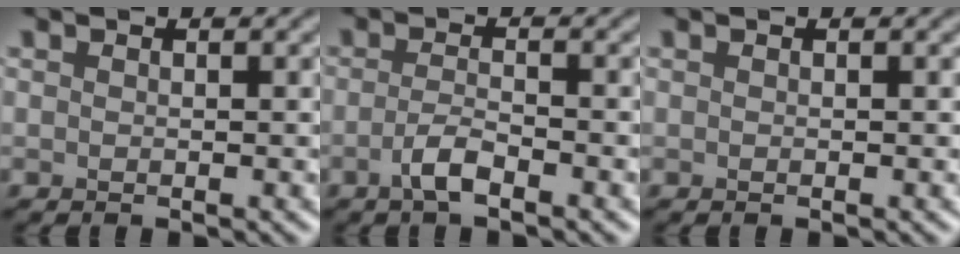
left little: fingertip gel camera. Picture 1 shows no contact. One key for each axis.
{"total": 2.3, "fx": -1.2, "fy": 0.6, "fz": 1.8, "tx": -0.038, "ty": 0.004, "tz": -0.030}
{"total": 0.0}